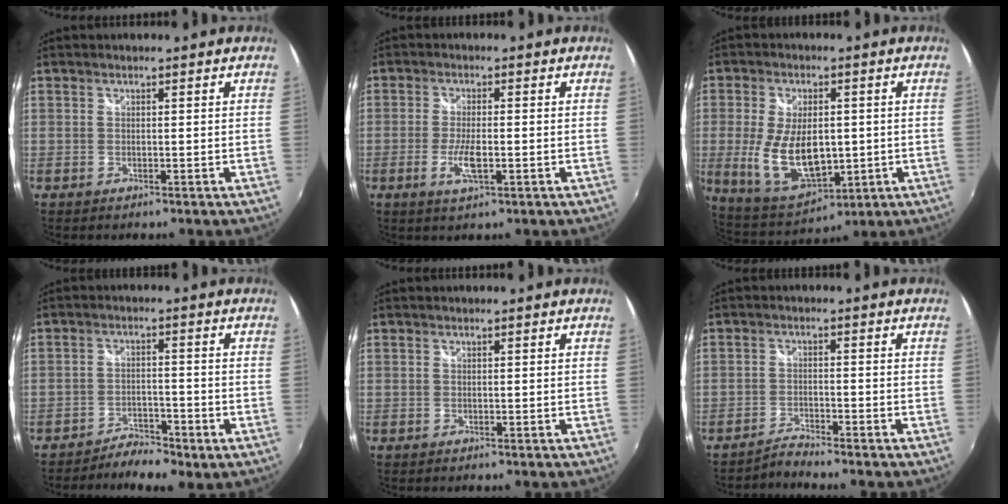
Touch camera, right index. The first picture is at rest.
{"total": 4.7, "force": [-1.5, 1.0, 4.3], "torque": [-0.093, -0.006, -0.028]}
{"total": 13.9, "force": [-1.2, 7.4, 11.7], "torque": [-0.242, -0.015, -0.004]}
{"total": 5.2, "force": [-4.1, 1.8, 2.6], "torque": [-0.068, -0.004, -0.073]}
{"total": 0.0}
{"total": 2.8, "force": [-2.7, -0.4, 0.1], "torque": [-0.015, -0.002, -0.057]}